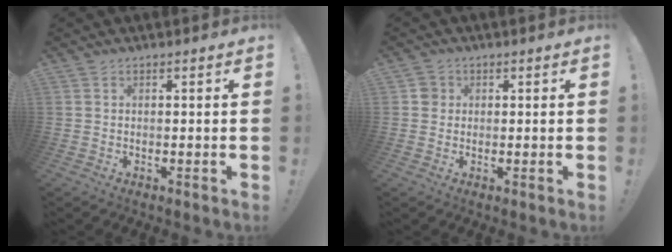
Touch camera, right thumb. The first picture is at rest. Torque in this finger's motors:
{"motor_torque": [0.03, 0.17, 0.07, -0.13, -0.03]}